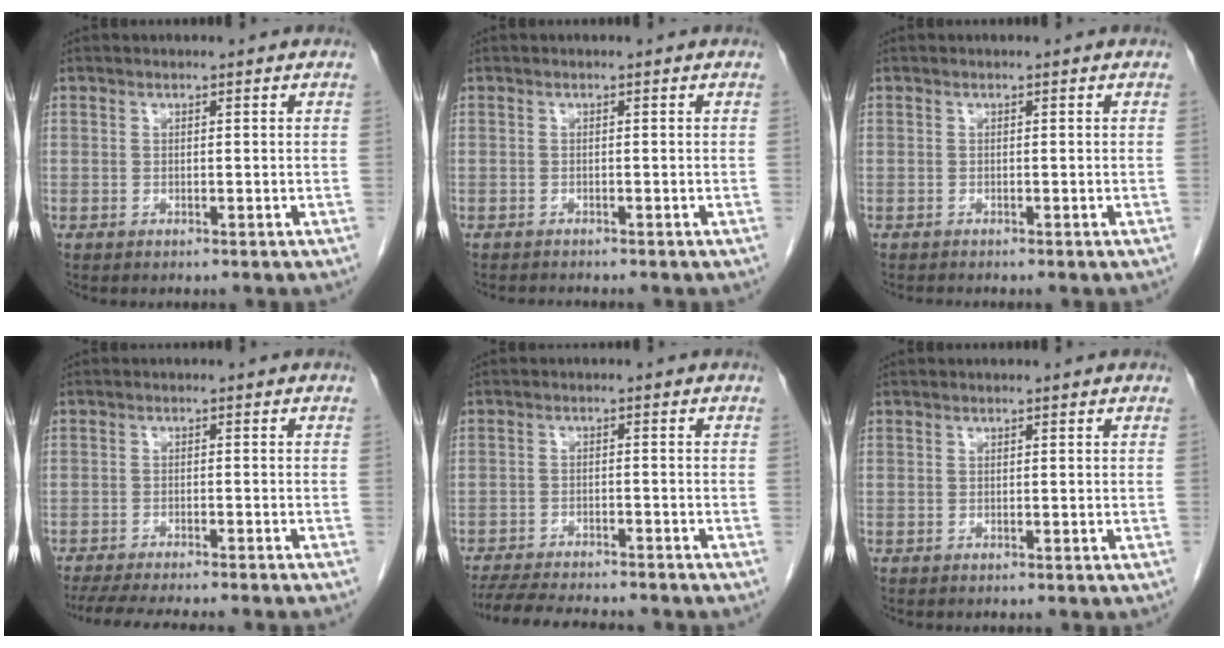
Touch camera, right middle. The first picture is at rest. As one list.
[{"total": 1.2, "force": [-1.2, 0.0, 0.1], "torque": [-0.008, -0.005, -0.017]}, {"total": 0.5, "force": [-0.5, -0.2, 0.0], "torque": [-0.005, -0.003, -0.010]}, {"total": 12.9, "force": [-11.3, 0.6, 6.2], "torque": [-0.082, -0.020, -0.160]}, {"total": 13.3, "force": [-11.8, 2.1, 5.6], "torque": [-0.095, -0.016, -0.167]}, {"total": 0.0}]